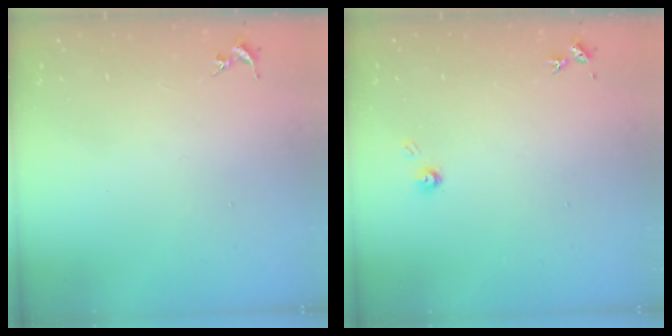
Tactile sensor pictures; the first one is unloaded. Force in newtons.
{"total": 3.5, "press": 3.5, "slide": 0.4}